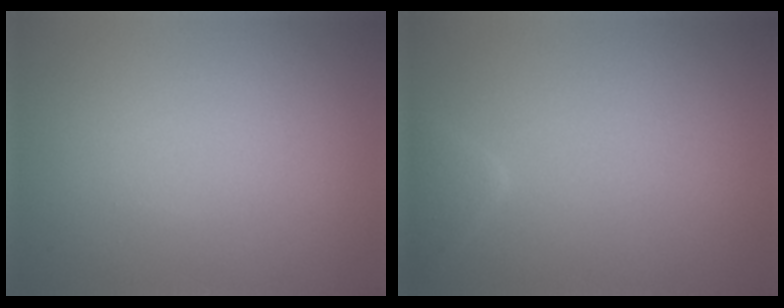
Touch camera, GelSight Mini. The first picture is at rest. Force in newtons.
{"total": 1.4, "press": 1.4, "slide": 0.1}